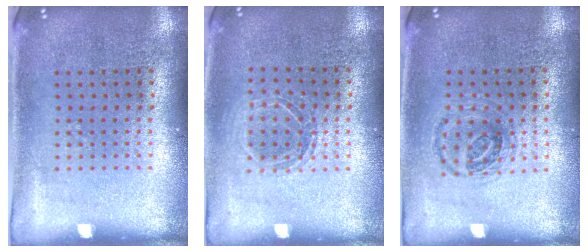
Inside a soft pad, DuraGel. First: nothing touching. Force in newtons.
{"total": 1.2, "press": 1.1, "slide": 0.4}
{"total": 1.0, "press": 1.0, "slide": 0.3}